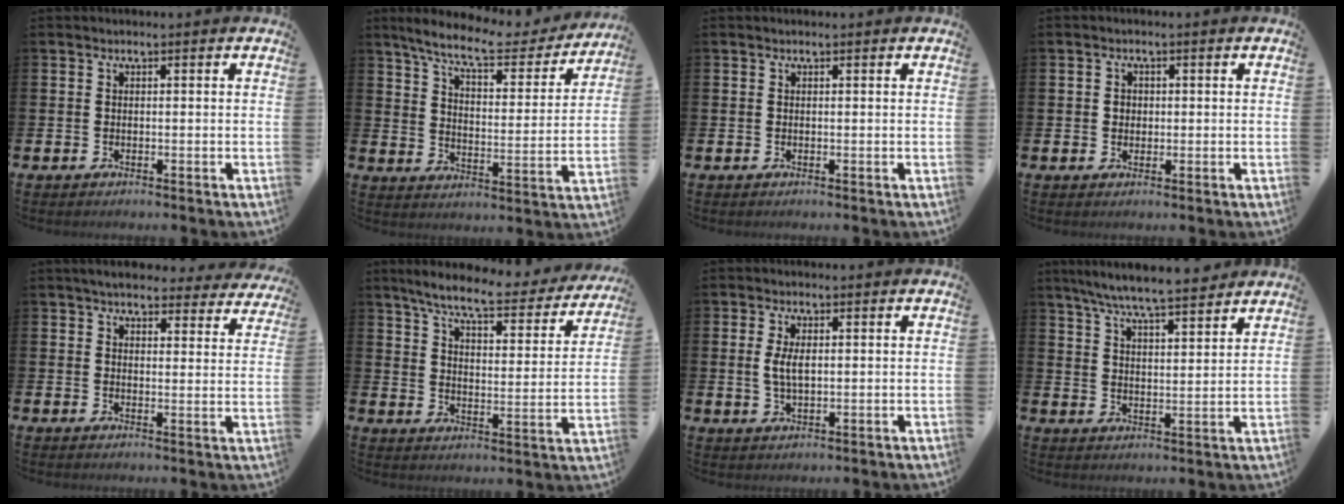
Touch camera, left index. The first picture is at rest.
{"total": 9.2, "force": [8.0, 1.7, 4.0], "torque": [-0.098, -0.051, 0.133]}
{"total": 0.0}
{"total": 1.6, "force": [0.5, 1.4, 0.5], "torque": [0.006, 0.002, 0.003]}
{"total": 4.6, "force": [4.3, 1.4, 1.0], "torque": [-0.023, -0.025, 0.074]}
{"total": 7.7, "force": [6.9, 1.0, 3.4], "torque": [-0.090, -0.044, 0.113]}
{"total": 3.4, "force": [0.7, 1.5, 2.9], "torque": [-0.049, 0.002, 0.009]}
{"total": 7.4, "force": [6.9, 0.3, 2.4], "torque": [-0.065, -0.036, 0.123]}